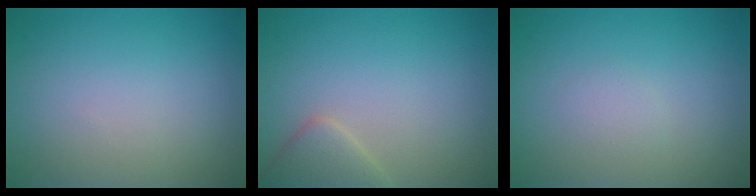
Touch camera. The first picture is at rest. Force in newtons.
{"total": 2.7, "press": 2.7, "slide": 0.2}
{"total": 0.8, "press": 0.8, "slide": 0.1}